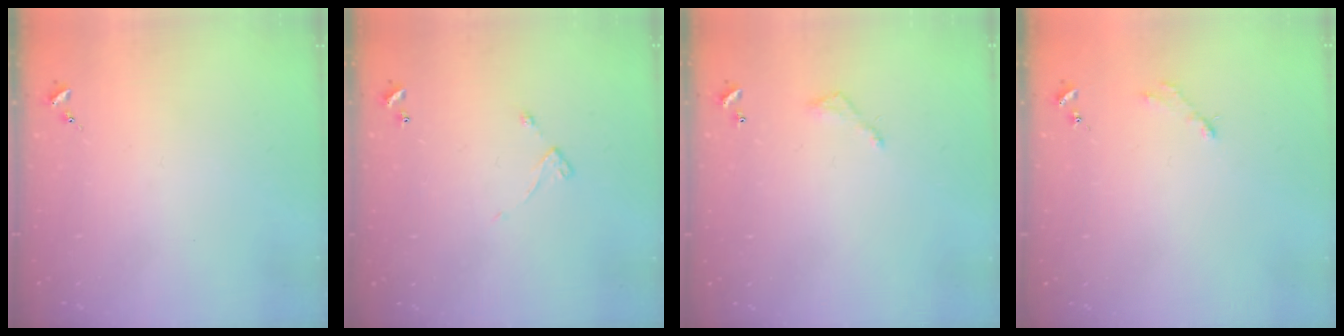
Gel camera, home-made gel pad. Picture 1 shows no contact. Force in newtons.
{"total": 5.7, "press": 5.7, "slide": 0.5}
{"total": 3.2, "press": 3.2, "slide": 0.2}
{"total": 2.8, "press": 2.8, "slide": 0.4}